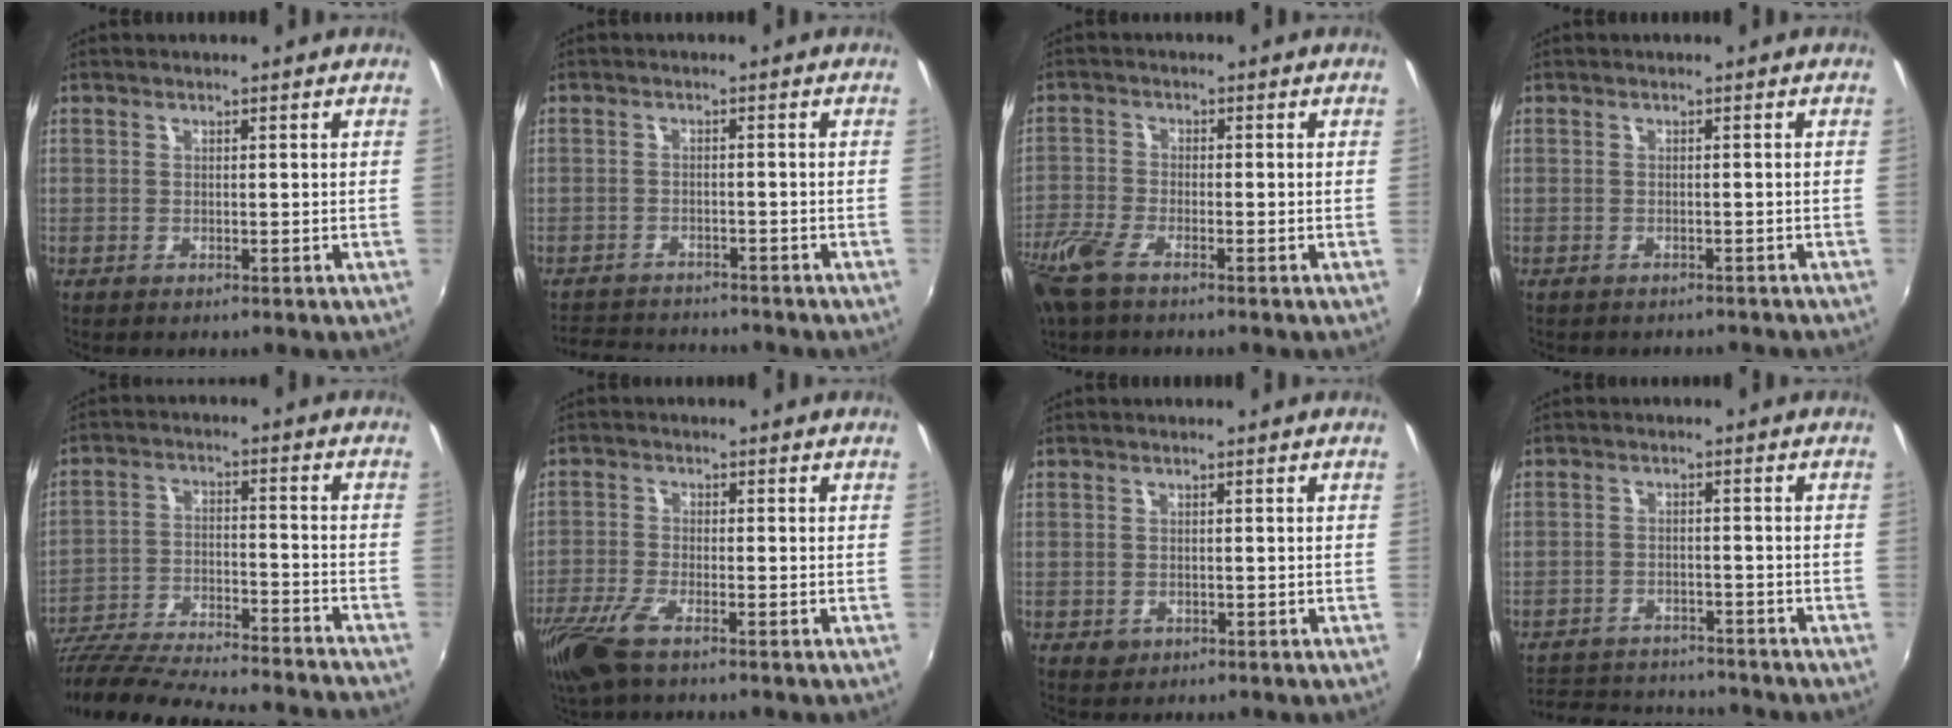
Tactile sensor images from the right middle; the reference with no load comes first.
{"total": 8.4, "force": [-7.9, 2.3, 1.9], "torque": [-0.063, 0.004, -0.125]}
{"total": 7.7, "force": [-5.4, 2.6, 4.8], "torque": [-0.127, -0.021, -0.113]}
{"total": 3.6, "force": [-3.3, 1.1, 1.0], "torque": [-0.024, -0.013, -0.043]}
{"total": 27.4, "force": [-24.4, 3.8, 11.9], "torque": [-0.213, -0.050, -0.363]}
{"total": 9.2, "force": [-6.0, 2.8, 6.3], "torque": [-0.155, -0.031, -0.121]}
{"total": 1.4, "force": [-0.5, 1.3, 0.4], "torque": [-0.007, -0.003, -0.005]}
{"total": 12.8, "force": [-11.6, 4.1, 3.7], "torque": [-0.096, 0.012, -0.171]}